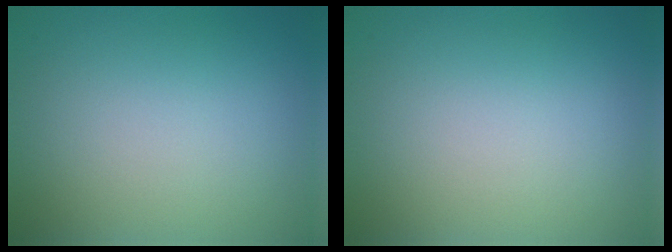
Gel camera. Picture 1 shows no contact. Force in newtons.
{"total": 0.0}